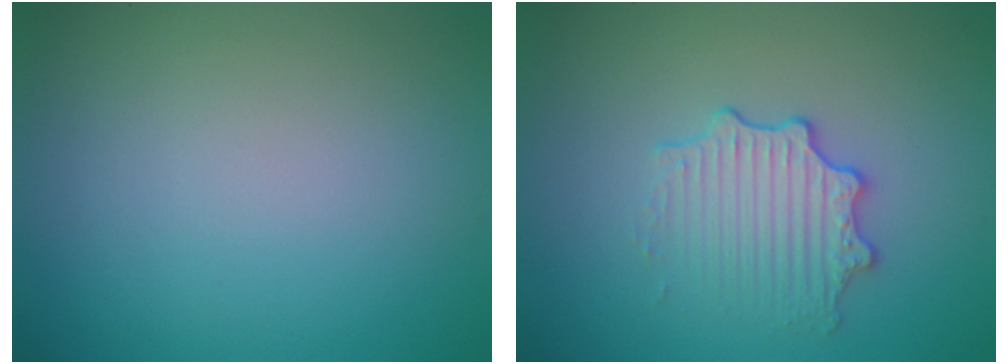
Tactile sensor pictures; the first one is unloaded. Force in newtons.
{"total": 3.0, "press": 2.7, "slide": 1.1}